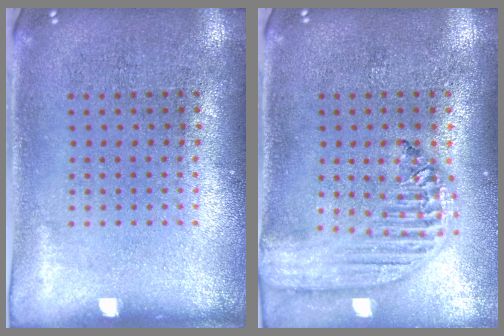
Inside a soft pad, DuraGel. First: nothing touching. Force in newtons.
{"total": 2.3, "press": 1.9, "slide": 1.2}